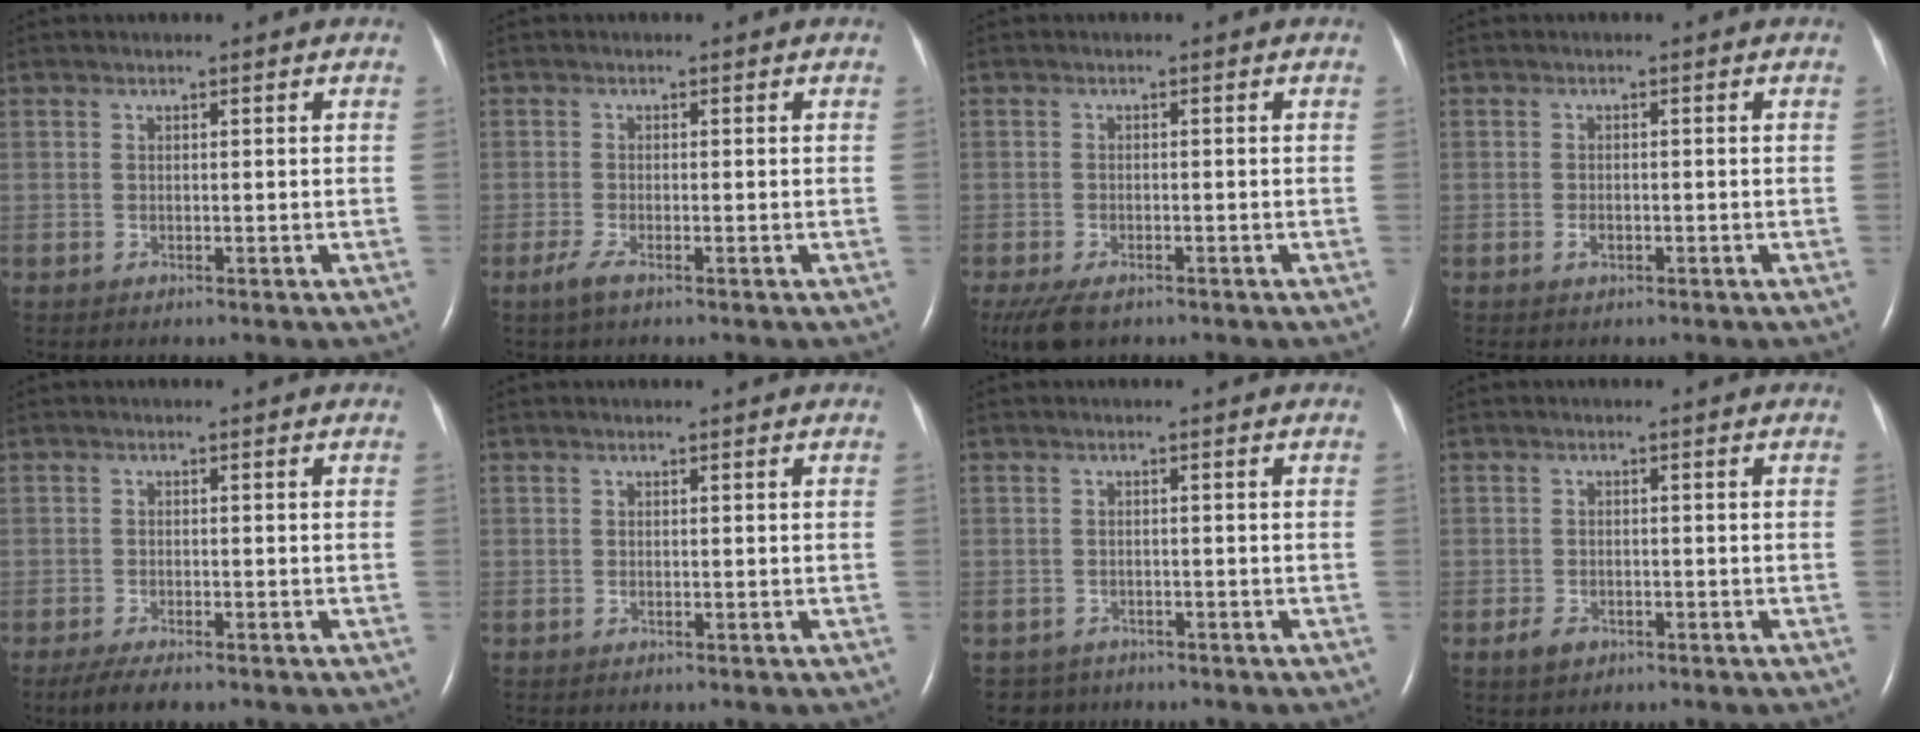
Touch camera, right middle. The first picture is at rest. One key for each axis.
{"total": 2.0, "fx": -1.3, "fy": 0.2, "fz": 1.5, "tx": -0.043, "ty": -0.007, "tz": -0.030}
{"total": 6.3, "fx": -4.4, "fy": 2.7, "fz": 3.6, "tx": -0.070, "ty": -0.012, "tz": -0.074}
{"total": 1.2, "fx": -0.7, "fy": 0.6, "fz": 0.8, "tx": -0.019, "ty": 0.001, "tz": -0.009}
{"total": 4.4, "fx": -3.3, "fy": 1.0, "fz": 2.7, "tx": -0.052, "ty": -0.011, "tz": -0.050}
{"total": 0.0}
{"total": 2.9, "fx": -2.3, "fy": 1.7, "fz": -0.5, "tx": 0.001, "ty": 0.002, "tz": -0.037}
{"total": 2.4, "fx": -1.4, "fy": 1.5, "fz": 1.2, "tx": -0.026, "ty": 0.001, "tz": -0.017}